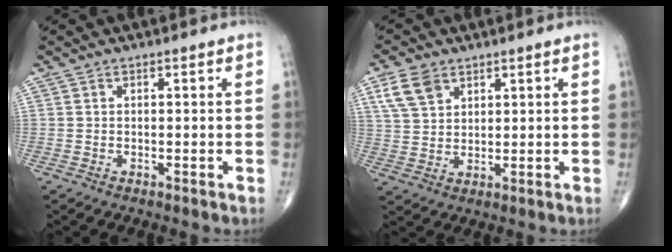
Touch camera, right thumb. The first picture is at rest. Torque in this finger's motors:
{"motor_torque": [-0.03, 0.07, 0.06, 0.02, 0.03]}